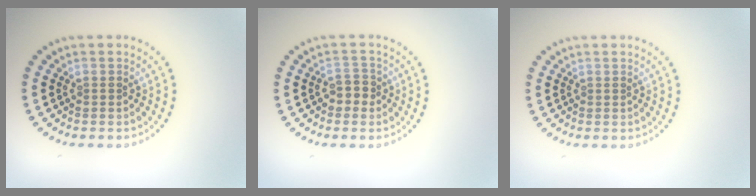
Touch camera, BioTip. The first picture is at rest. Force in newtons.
{"total": 1.8, "press": 1.6, "slide": 0.7}
{"total": 0.0}